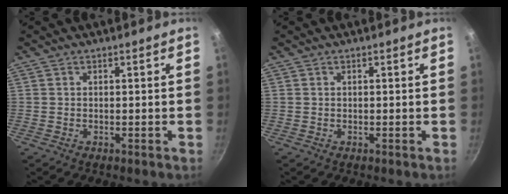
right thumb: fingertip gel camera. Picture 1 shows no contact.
{"total": 0.0}